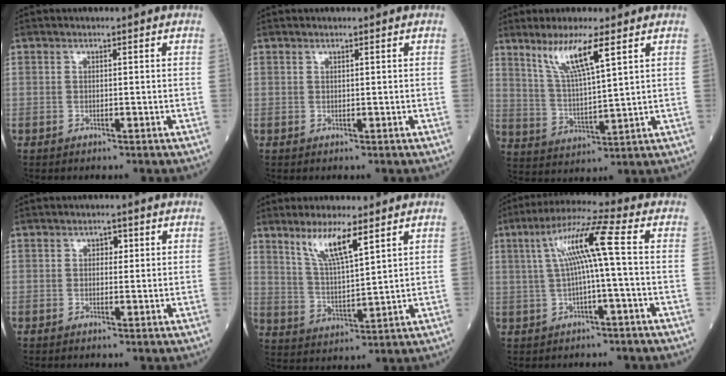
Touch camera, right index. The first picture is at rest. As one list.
[{"total": 0.0}, {"total": 8.8, "force": [5.2, 0.4, 7.1], "torque": [-0.139, -0.004, 0.104]}, {"total": 1.5, "force": [0.4, 1.0, 1.0], "torque": [-0.009, 0.003, 0.003]}, {"total": 7.9, "force": [5.1, 0.8, 6.0], "torque": [-0.119, -0.005, 0.100]}, {"total": 8.9, "force": [1.0, -0.6, 8.8], "torque": [-0.163, 0.026, 0.020]}]